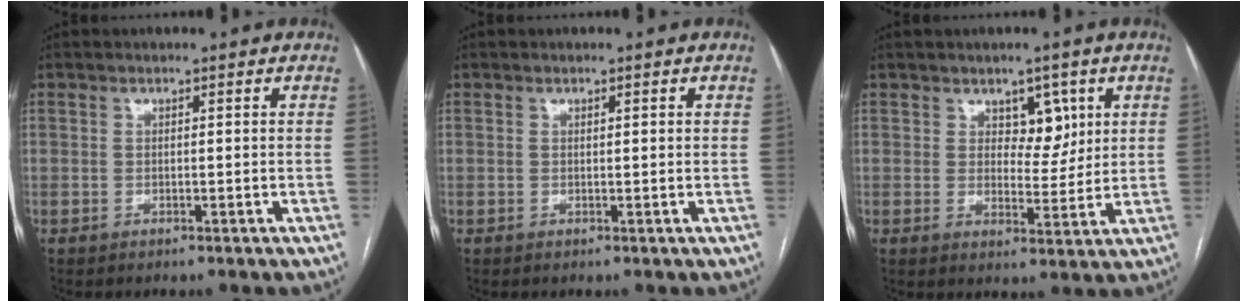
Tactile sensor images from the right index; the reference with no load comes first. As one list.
[{"total": 0.5, "force": [0.2, 0.0, 0.5], "torque": [-0.009, 0.001, 0.003]}, {"total": 5.0, "force": [2.3, 3.0, 3.3], "torque": [-0.039, 0.002, 0.038]}]